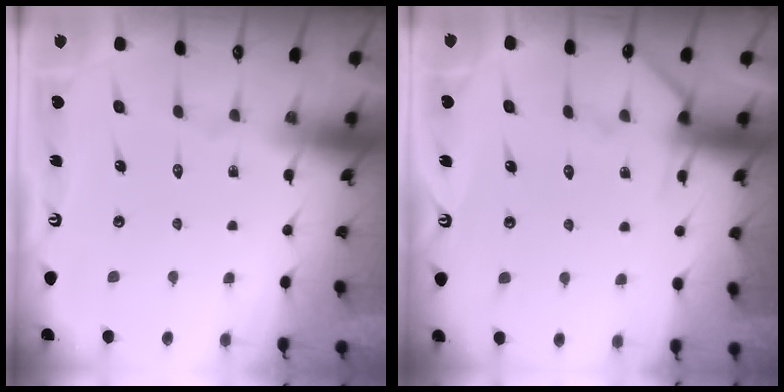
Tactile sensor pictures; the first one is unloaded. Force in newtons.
{"total": 6.0, "press": 5.9, "slide": 0.7}